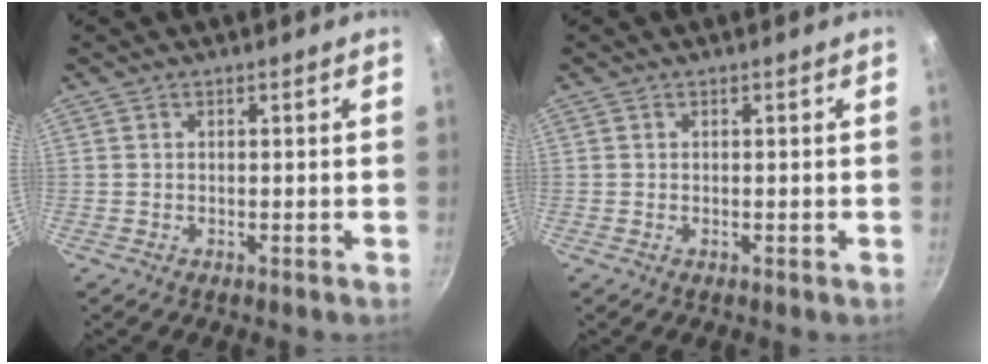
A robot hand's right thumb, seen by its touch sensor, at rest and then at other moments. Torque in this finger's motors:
{"motor_torque": [2.83, 2.18, 0.33, -0.04, -0.04]}